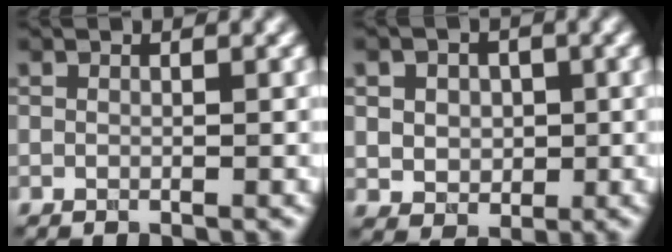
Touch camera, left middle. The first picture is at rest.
{"total": 4.7, "force": [1.1, 3.9, 2.4], "torque": [-0.044, 0.015, 0.009]}